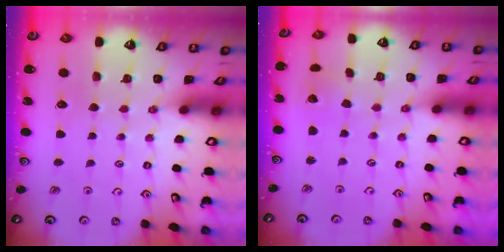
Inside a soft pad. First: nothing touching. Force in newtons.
{"total": 1.4, "press": 1.4, "slide": 0.2}